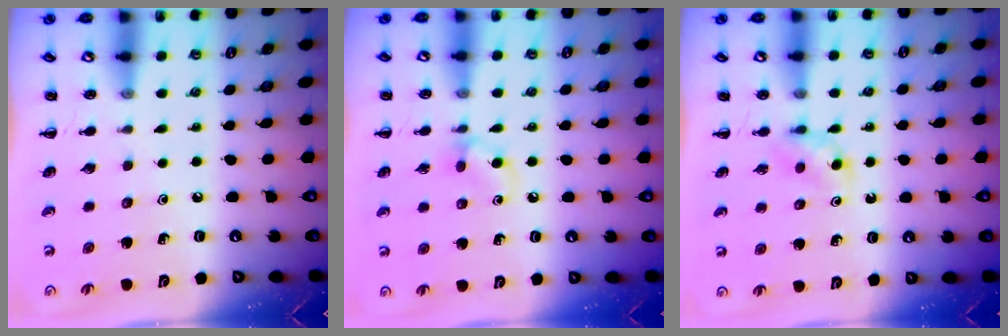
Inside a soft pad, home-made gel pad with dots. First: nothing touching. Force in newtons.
{"total": 5.8, "press": 5.5, "slide": 1.9}
{"total": 2.7, "press": 2.4, "slide": 1.1}